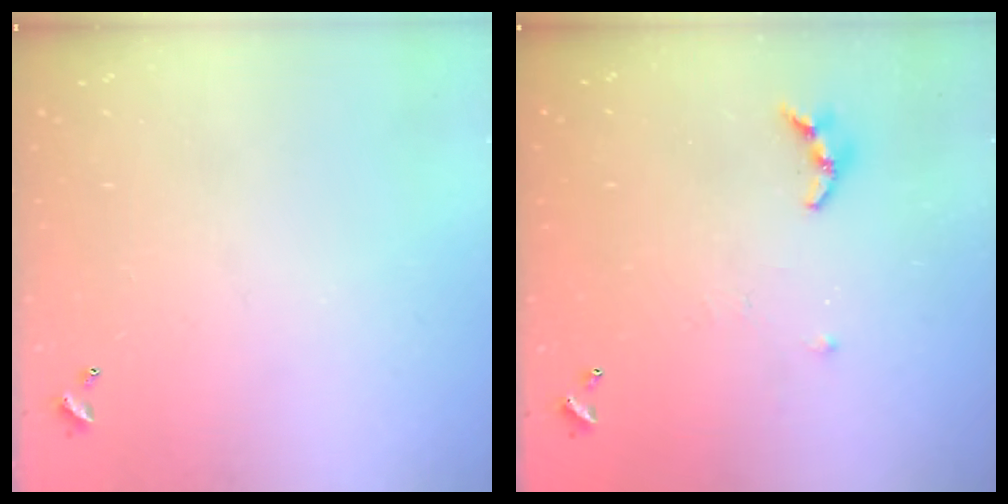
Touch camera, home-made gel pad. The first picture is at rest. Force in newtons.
{"total": 5.8, "press": 5.8, "slide": 0.1}